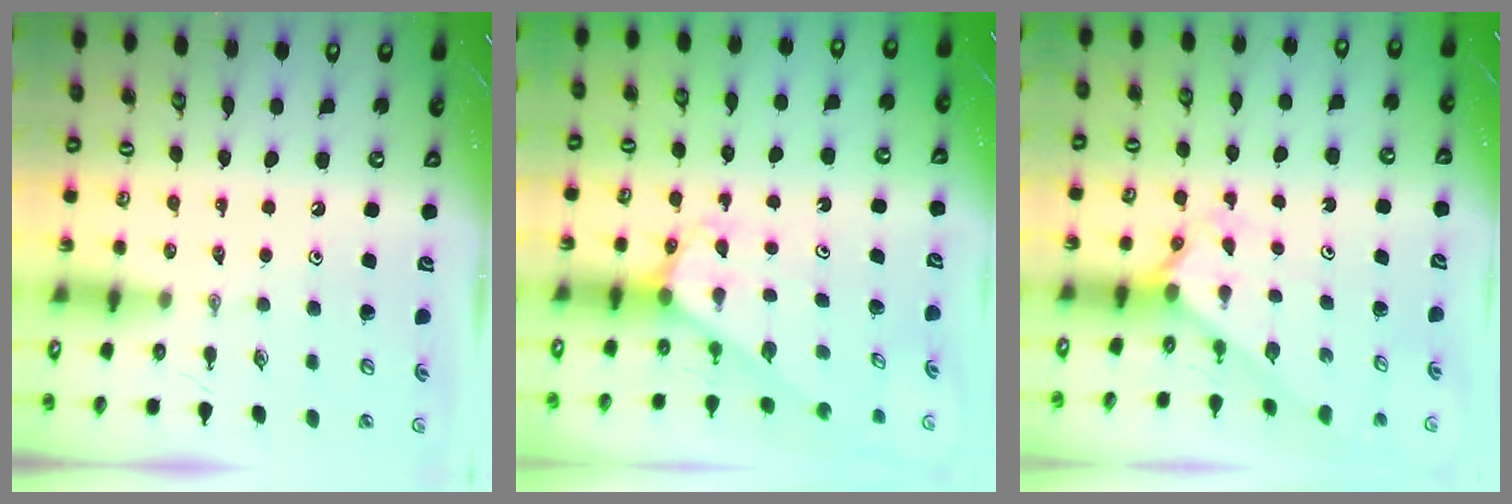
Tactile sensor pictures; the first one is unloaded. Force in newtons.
{"total": 2.4, "press": 2.4, "slide": 0.2}
{"total": 2.0, "press": 2.0, "slide": 0.2}